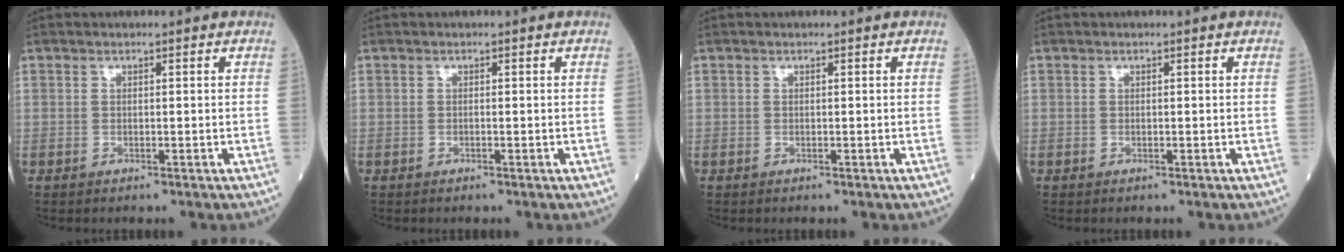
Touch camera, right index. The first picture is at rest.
{"total": 0.0}
{"total": 0.0}
{"total": 0.0}